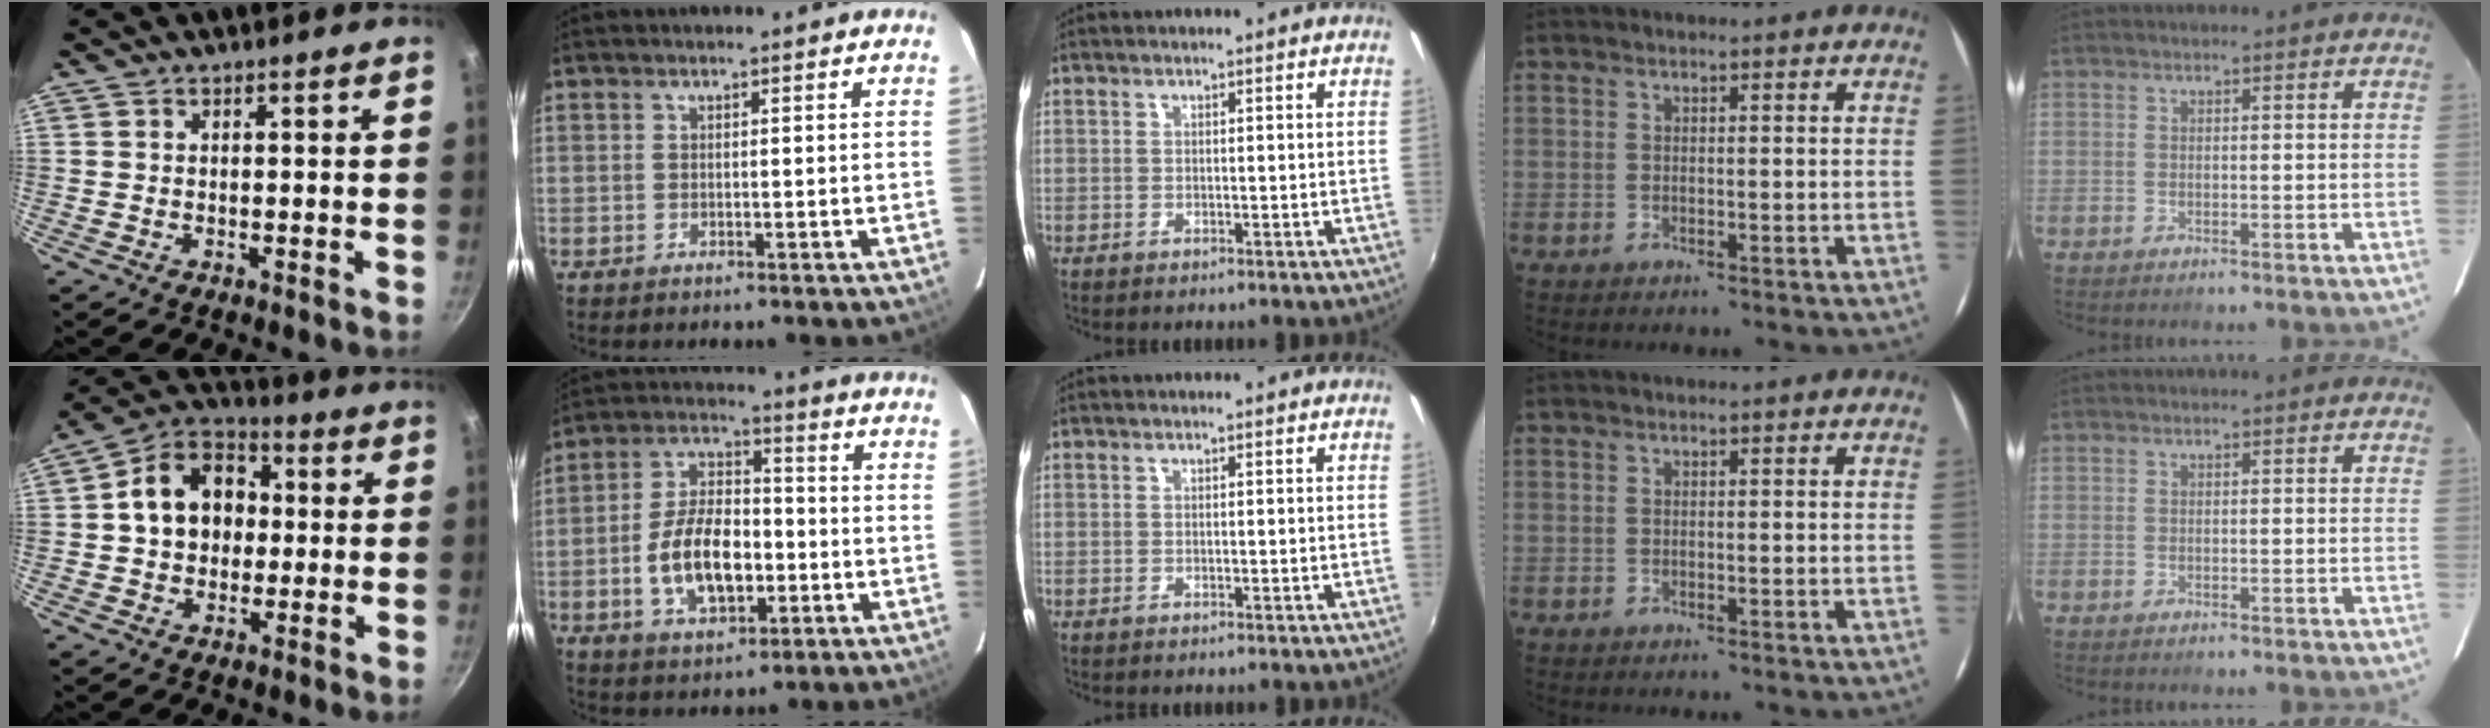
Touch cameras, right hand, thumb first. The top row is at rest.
{"thumb": {"total": 13.8, "force": [1.2, 10.8, 8.5], "torque": [-0.106, 0.029, 0.002]}, "index": {"total": 13.3, "force": [-3.3, 7.3, 10.6], "torque": [-0.208, 0.014, -0.048]}}